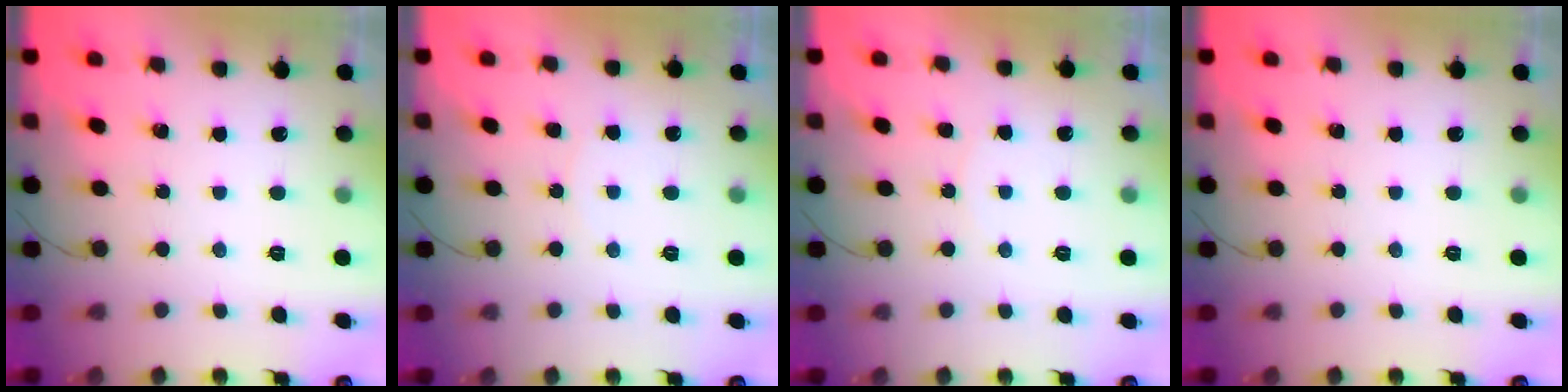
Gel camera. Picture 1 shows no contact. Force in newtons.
{"total": 2.6, "press": 2.5, "slide": 0.6}
{"total": 2.6, "press": 2.5, "slide": 0.6}
{"total": 0.0}